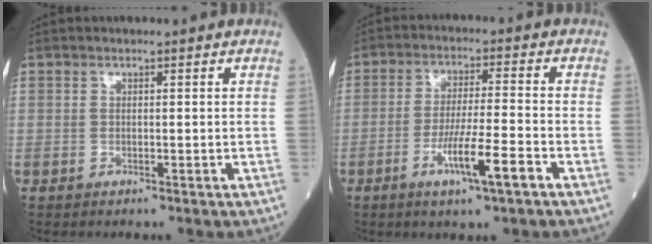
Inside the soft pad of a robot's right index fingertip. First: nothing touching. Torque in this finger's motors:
{"motor_torque": [1.08, -0.43, 0.55, 0.14]}